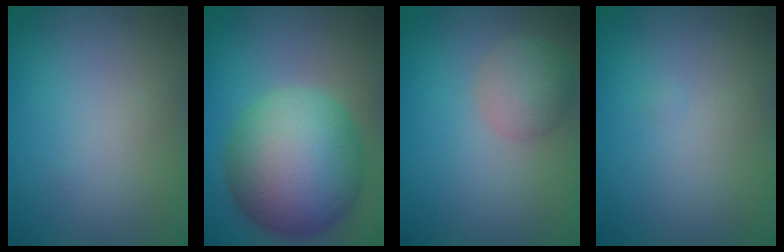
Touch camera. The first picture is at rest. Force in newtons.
{"total": 11.2, "press": 11.2, "slide": 0.3}
{"total": 2.9, "press": 2.9, "slide": 0.2}
{"total": 0.0}